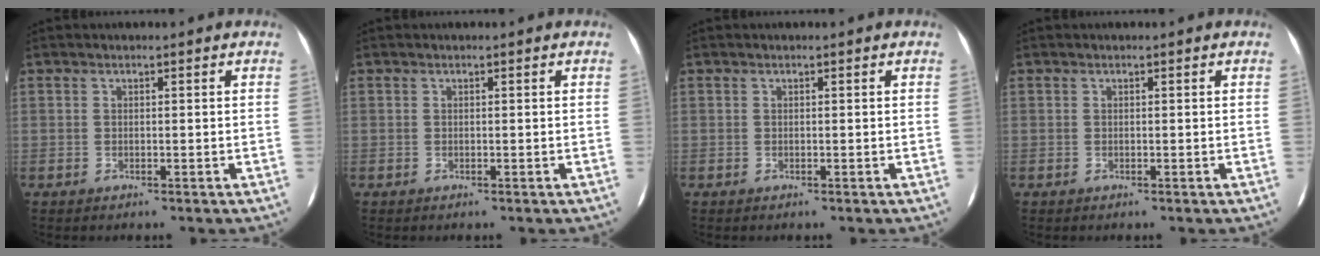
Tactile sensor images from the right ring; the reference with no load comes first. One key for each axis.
{"total": 0.0}
{"total": 0.0}
{"total": 0.0}